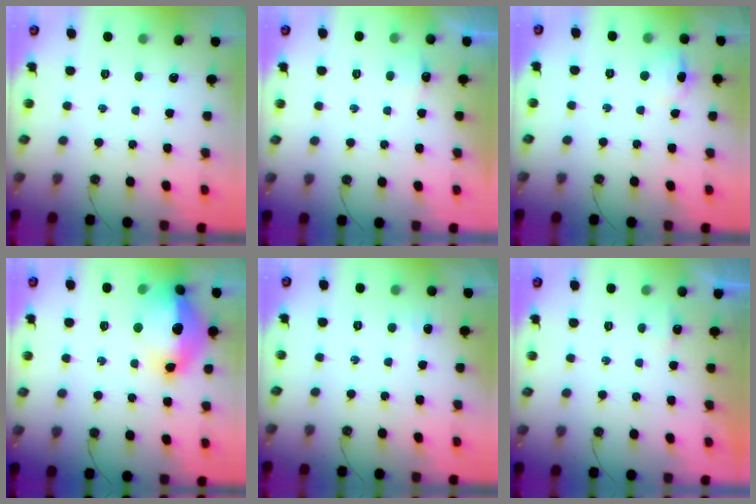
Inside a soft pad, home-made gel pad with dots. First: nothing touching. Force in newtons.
{"total": 4.1, "press": 4.0, "slide": 1.0}
{"total": 9.1, "press": 5.0, "slide": 7.6}
{"total": 19.2, "press": 19.1, "slide": 1.9}
{"total": 3.9, "press": 3.8, "slide": 0.5}
{"total": 2.8, "press": 2.8, "slide": 0.4}